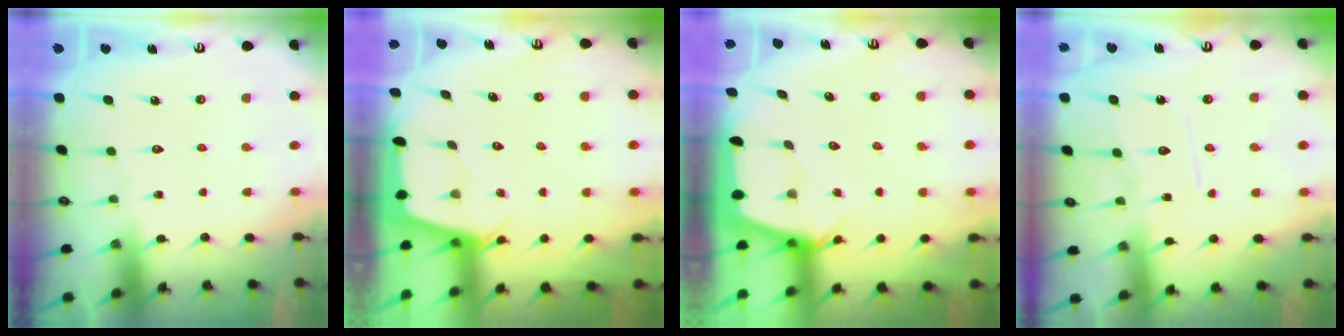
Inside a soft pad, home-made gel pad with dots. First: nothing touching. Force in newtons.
{"total": 2.4, "press": 2.4, "slide": 0.3}
{"total": 2.4, "press": 2.4, "slide": 0.3}
{"total": 8.2, "press": 8.2, "slide": 0.0}